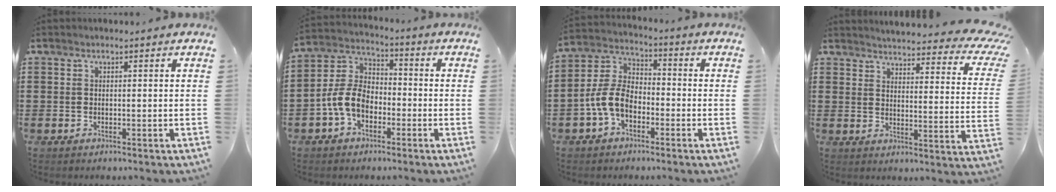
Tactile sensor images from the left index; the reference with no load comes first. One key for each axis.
{"total": 7.3, "fx": -3.0, "fy": 4.8, "fz": 4.7, "tx": -0.129, "ty": 0.003, "tz": -0.069}
{"total": 7.0, "fx": -3.2, "fy": 4.2, "fz": 4.5, "tx": -0.126, "ty": -0.001, "tz": -0.072}
{"total": 4.6, "fx": 4.2, "fy": 0.3, "fz": 2.0, "tx": -0.045, "ty": -0.040, "tz": 0.065}